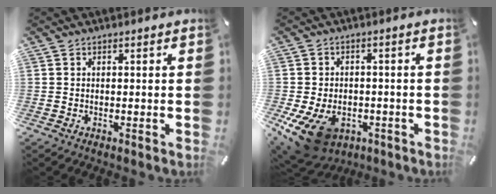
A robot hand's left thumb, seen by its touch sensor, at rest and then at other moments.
{"total": 12.0, "force": [-5.5, 8.2, 6.8], "torque": [-0.136, 0.029, -0.094]}